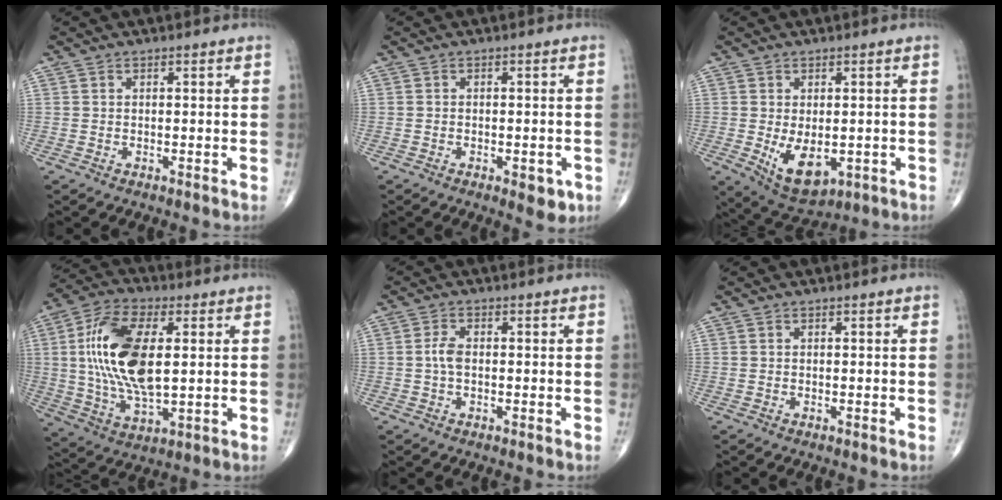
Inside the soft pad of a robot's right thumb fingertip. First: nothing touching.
{"total": 3.9, "force": [-1.5, 1.8, 3.1], "torque": [-0.027, -0.002, -0.015]}
{"total": 8.6, "force": [-1.5, 5.0, 6.9], "torque": [-0.100, -0.014, -0.006]}
{"total": 18.1, "force": [2.4, 8.6, 15.7], "torque": [-0.309, -0.005, 0.045]}
{"total": 2.6, "force": [-0.2, 1.4, 2.2], "torque": [-0.050, 0.005, -0.008]}
{"total": 0.0}